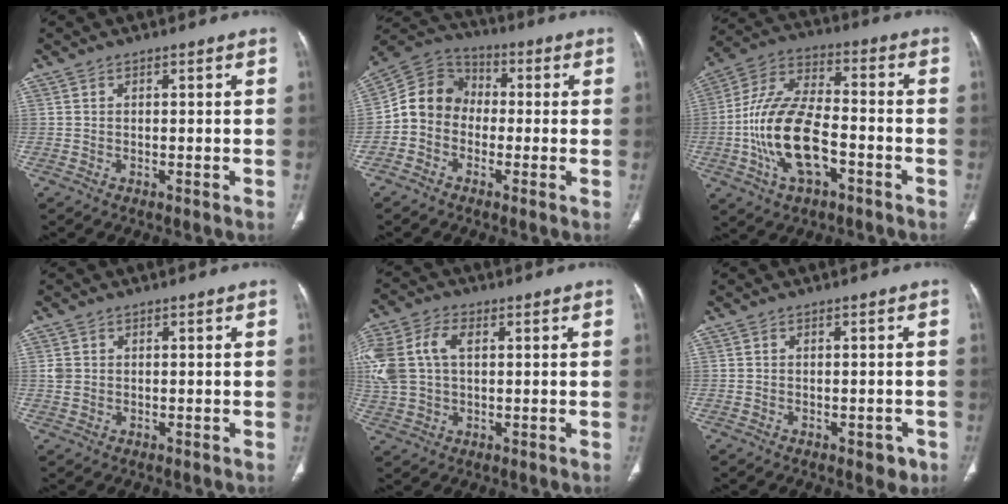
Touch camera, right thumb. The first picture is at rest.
{"total": 9.4, "force": [-1.5, 8.1, 4.5], "torque": [-0.069, 0.040, -0.045]}
{"total": 16.9, "force": [-4.8, 8.4, 13.9], "torque": [-0.273, 0.035, -0.085]}
{"total": 1.8, "force": [0.2, 1.6, 0.9], "torque": [-0.017, 0.001, 0.007]}
{"total": 15.8, "force": [3.2, 10.8, 11.0], "torque": [-0.286, 0.030, 0.065]}
{"total": 2.6, "force": [-1.3, 1.6, 1.6], "torque": [-0.003, 0.003, -0.012]}